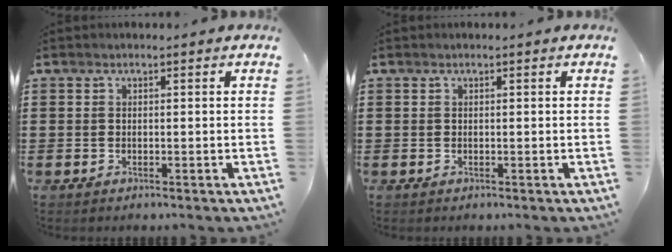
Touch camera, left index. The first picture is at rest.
{"total": 0.0}